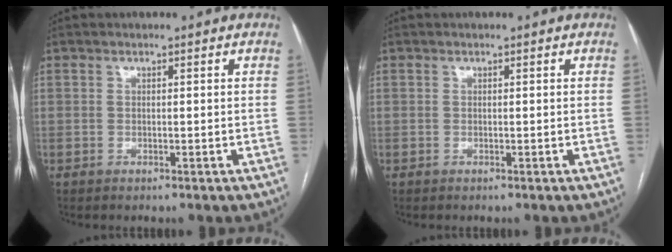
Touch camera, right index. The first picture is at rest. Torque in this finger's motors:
{"motor_torque": [0.00, 0.00, 0.00, 0.00]}